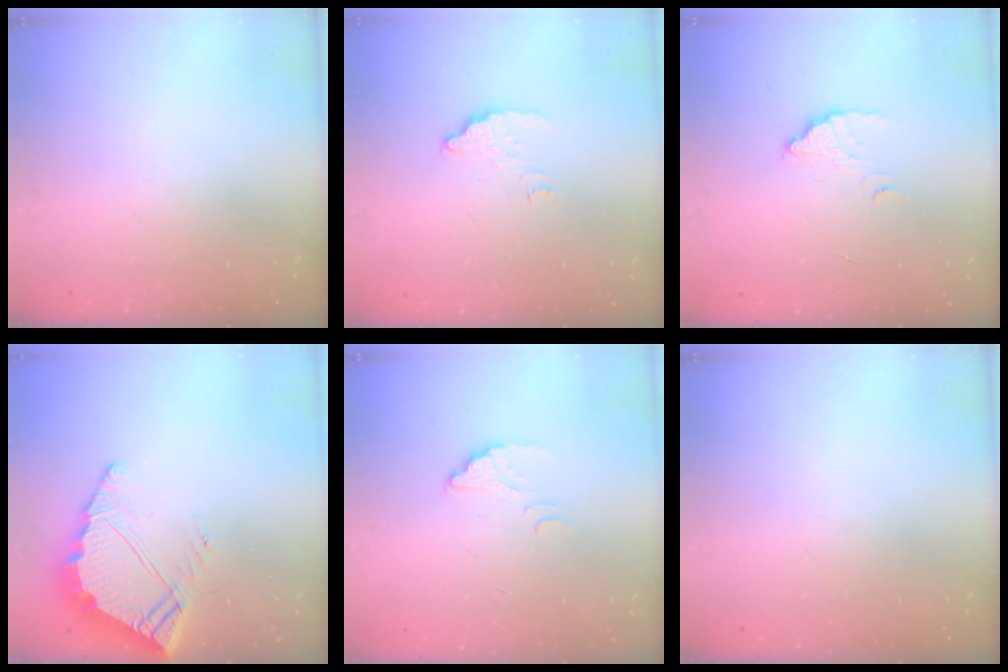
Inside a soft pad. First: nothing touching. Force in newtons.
{"total": 3.6, "press": 3.6, "slide": 0.2}
{"total": 2.6, "press": 2.6, "slide": 0.1}
{"total": 8.9, "press": 8.8, "slide": 0.7}
{"total": 3.1, "press": 3.1, "slide": 0.2}
{"total": 0.0}